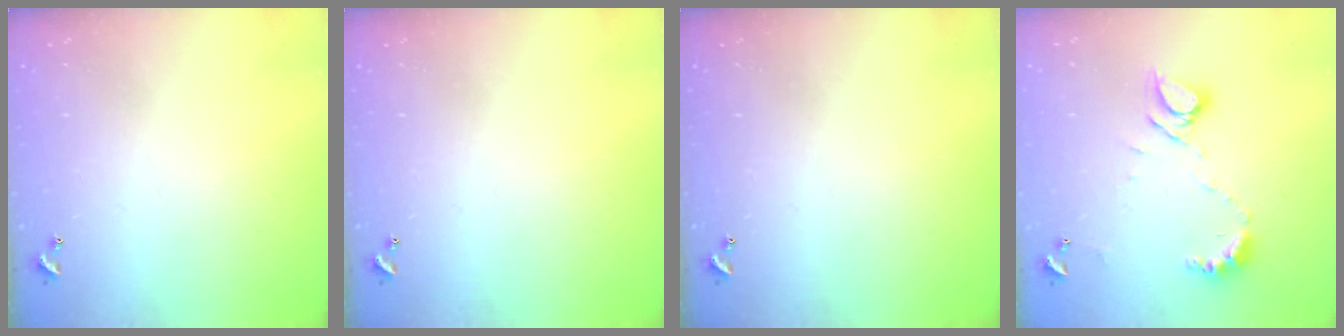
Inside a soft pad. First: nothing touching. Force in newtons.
{"total": 0.0}
{"total": 0.0}
{"total": 8.2, "press": 8.1, "slide": 0.9}